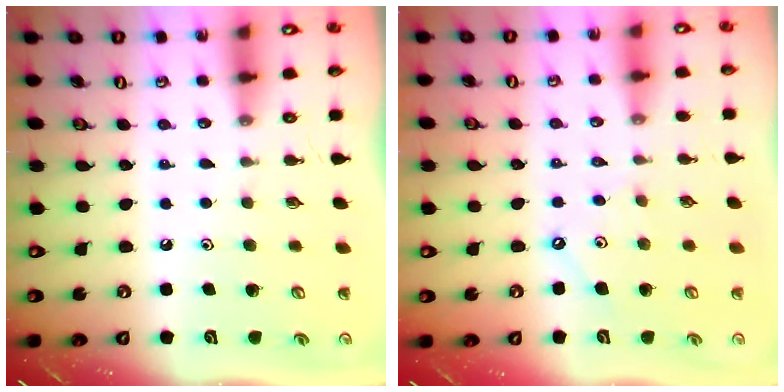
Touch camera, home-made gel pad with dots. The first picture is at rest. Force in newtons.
{"total": 3.9, "press": 3.9, "slide": 0.4}